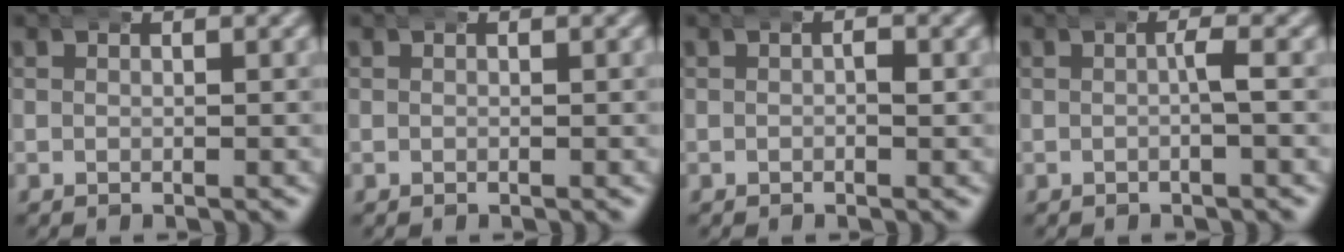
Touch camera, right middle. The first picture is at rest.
{"total": 0.0}
{"total": 0.6, "force": [0.0, 0.2, 0.5], "torque": [-0.011, -0.005, 0.002]}
{"total": 0.9, "force": [-0.3, -0.3, 0.8], "torque": [-0.012, 0.000, -0.004]}